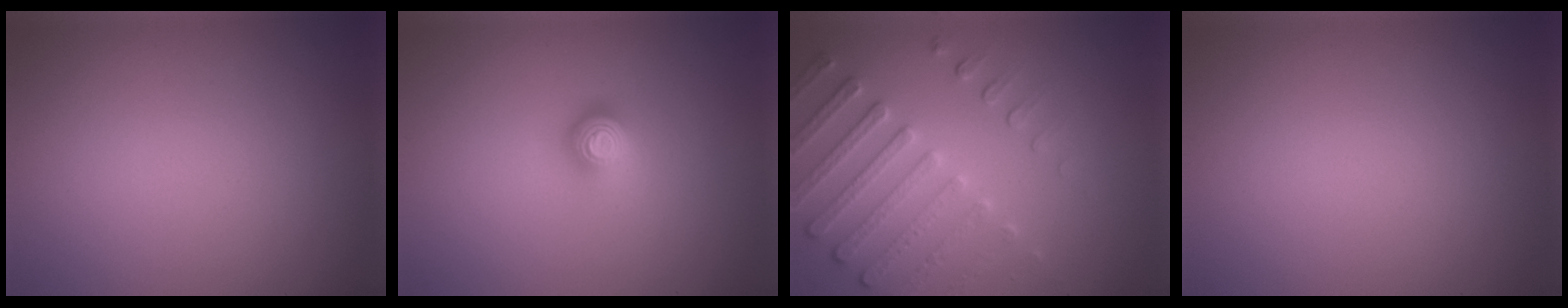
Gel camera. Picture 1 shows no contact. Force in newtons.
{"total": 2.3, "press": 1.4, "slide": 1.8}
{"total": 4.7, "press": 4.0, "slide": 2.4}
{"total": 0.0}